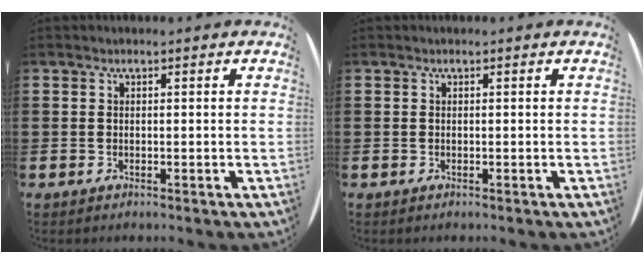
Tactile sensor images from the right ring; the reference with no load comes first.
{"total": 0.0}